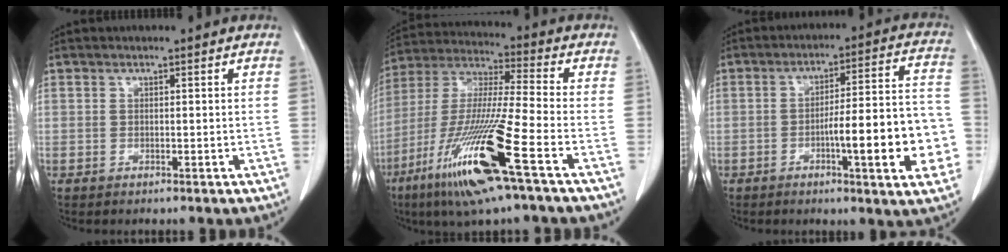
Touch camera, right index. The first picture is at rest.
{"total": 18.9, "force": [-8.9, 0.1, 16.7], "torque": [-0.365, -0.044, -0.172]}
{"total": 15.4, "force": [-4.2, 2.0, 14.7], "torque": [-0.180, 0.020, -0.053]}